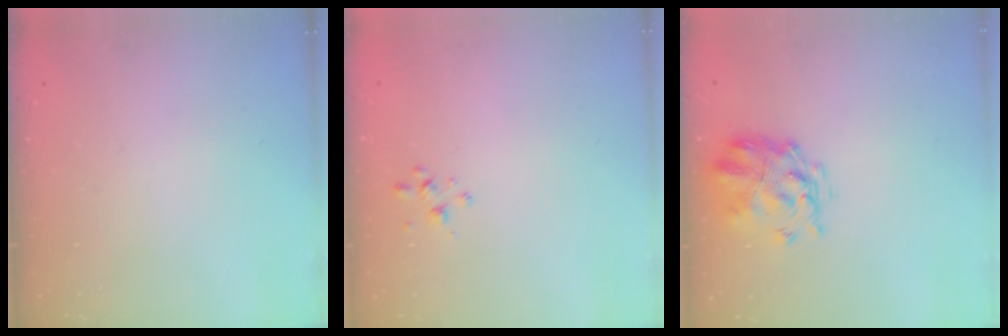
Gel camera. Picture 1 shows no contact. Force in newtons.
{"total": 1.8, "press": 1.7, "slide": 0.4}
{"total": 3.8, "press": 3.5, "slide": 1.6}